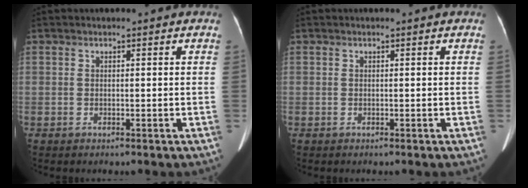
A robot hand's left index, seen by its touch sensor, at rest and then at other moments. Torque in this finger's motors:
{"motor_torque": [0.03, 0.04, 0.00, 0.00]}